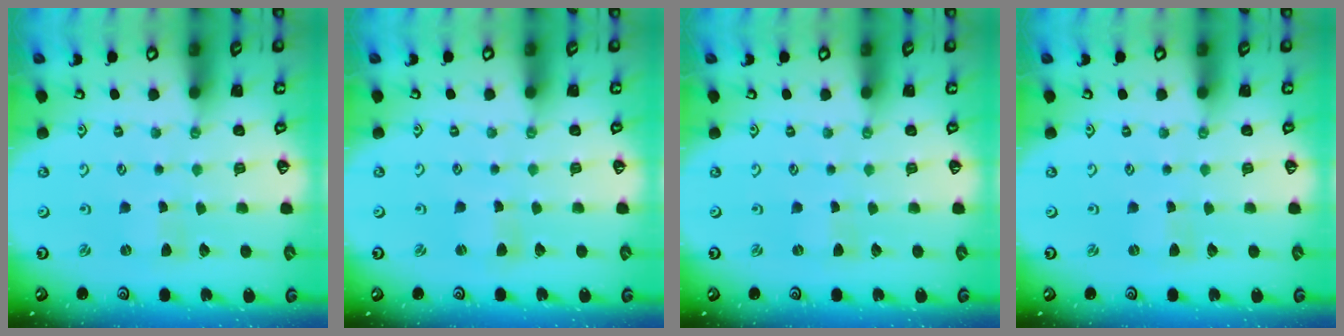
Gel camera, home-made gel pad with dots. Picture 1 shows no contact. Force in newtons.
{"total": 1.3, "press": 1.2, "slide": 0.2}
{"total": 0.0}
{"total": 0.0}